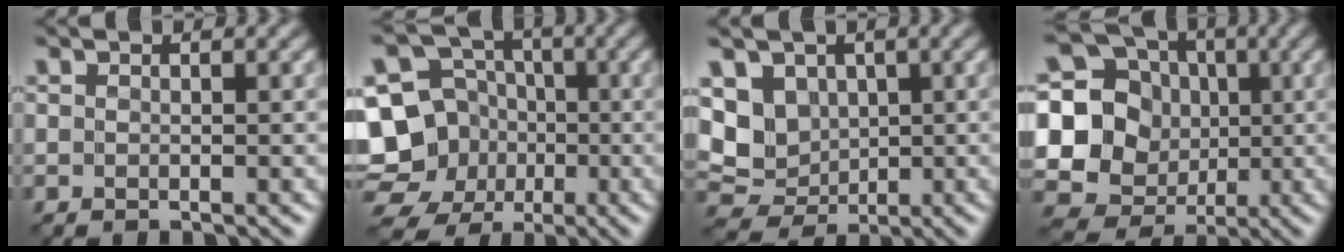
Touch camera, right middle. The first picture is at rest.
{"total": 11.6, "force": [-3.4, 10.6, 3.1], "torque": [-0.074, -0.003, -0.075]}
{"total": 4.7, "force": [1.0, 4.1, 2.0], "torque": [-0.029, -0.003, 0.014]}
{"total": 14.7, "force": [0.6, 13.8, 4.8], "torque": [-0.140, 0.023, -0.007]}